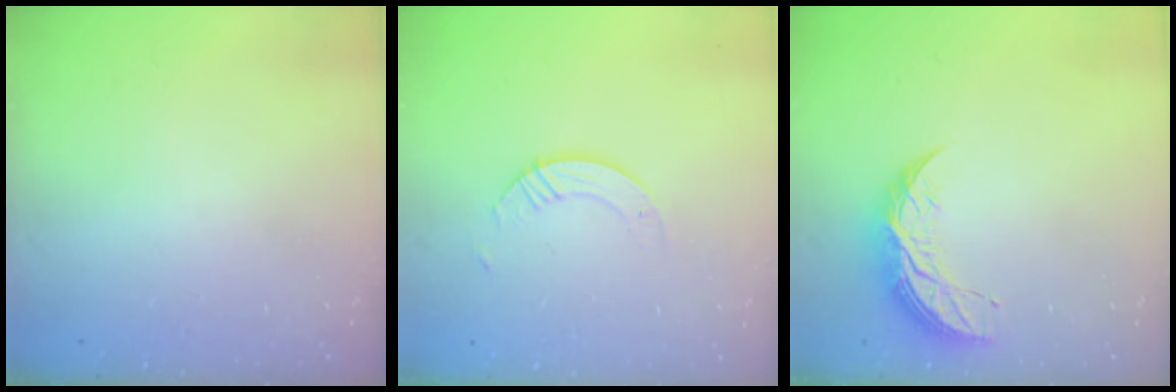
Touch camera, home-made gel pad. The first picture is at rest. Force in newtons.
{"total": 3.7, "press": 3.7, "slide": 0.3}
{"total": 8.4, "press": 8.4, "slide": 0.4}